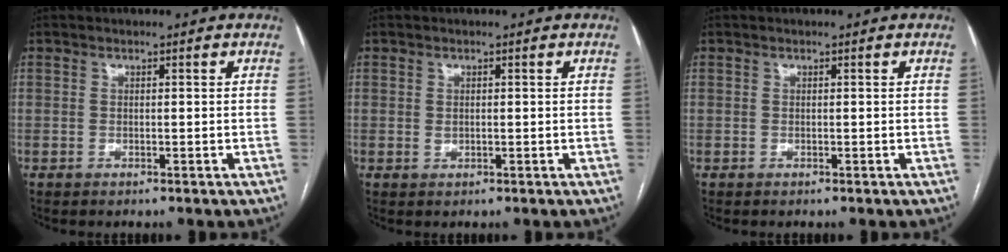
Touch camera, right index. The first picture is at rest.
{"total": 0.7, "force": [0.1, 0.5, 0.5], "torque": [-0.012, -0.002, 0.004]}
{"total": 0.0}